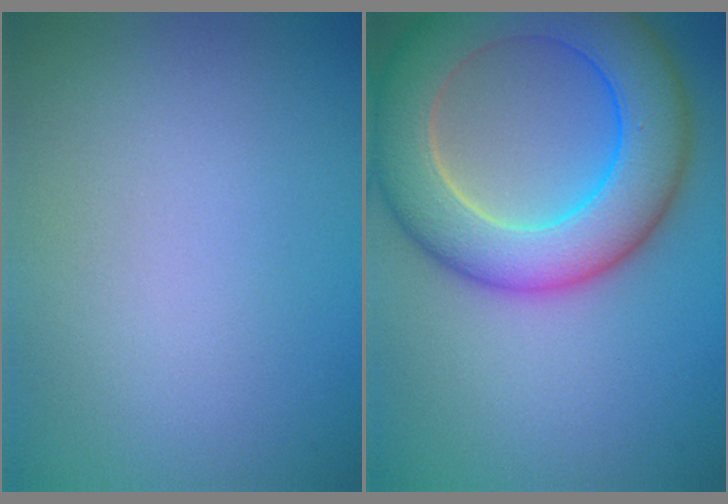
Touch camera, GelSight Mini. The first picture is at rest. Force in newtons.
{"total": 10.3, "press": 10.3, "slide": 0.7}